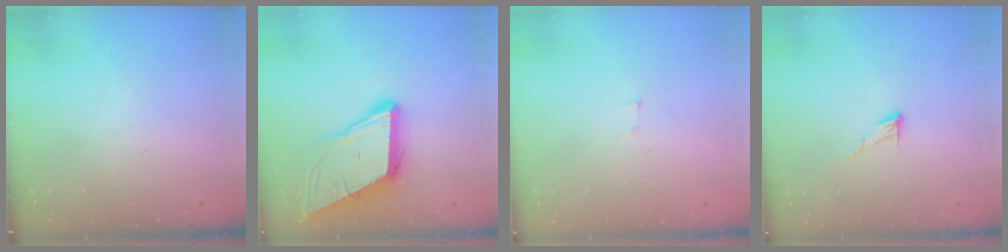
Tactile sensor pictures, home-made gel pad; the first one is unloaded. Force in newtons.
{"total": 11.7, "press": 11.1, "slide": 3.5}
{"total": 3.4, "press": 2.2, "slide": 2.6}
{"total": 6.5, "press": 6.5, "slide": 0.4}